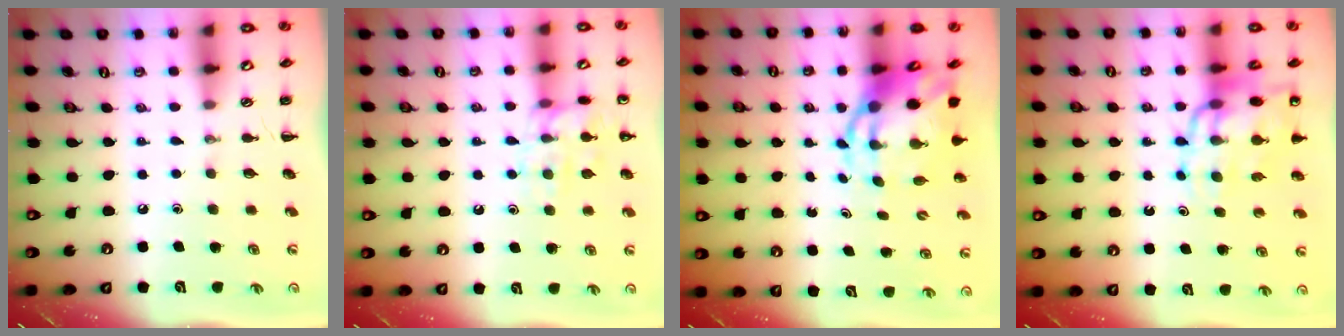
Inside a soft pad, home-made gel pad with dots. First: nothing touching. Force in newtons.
{"total": 12.8, "press": 12.8, "slide": 1.0}
{"total": 7.7, "press": 7.5, "slide": 2.1}
{"total": 15.5, "press": 15.0, "slide": 3.8}